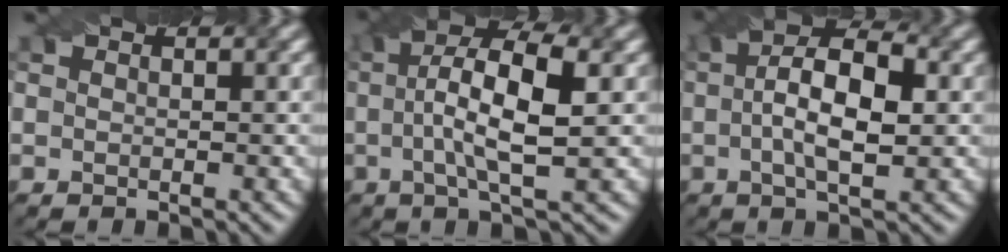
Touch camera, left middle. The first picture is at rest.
{"total": 6.4, "force": [0.2, 1.7, 6.2], "torque": [-0.095, 0.018, 0.015]}
{"total": 6.1, "force": [-0.3, 2.5, 5.5], "torque": [-0.085, 0.016, 0.003]}